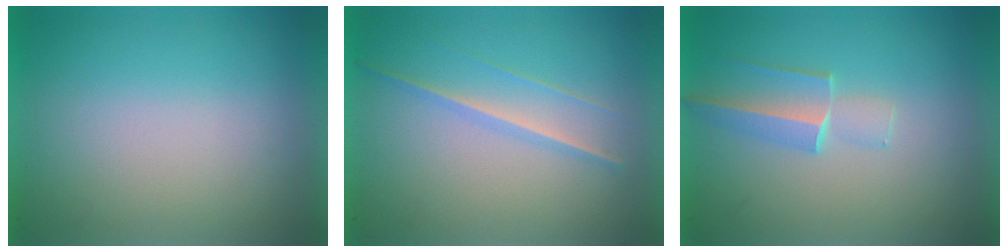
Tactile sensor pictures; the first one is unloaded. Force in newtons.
{"total": 1.3}
{"total": 1.8}